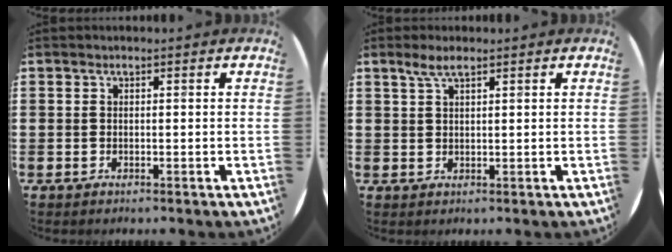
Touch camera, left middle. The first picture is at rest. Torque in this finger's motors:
{"motor_torque": [0.24, -0.17, 0.03, 0.00]}